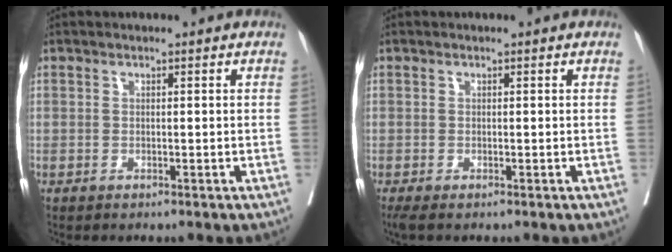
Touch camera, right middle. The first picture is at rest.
{"total": 1.4, "force": [-1.1, 0.0, 0.8], "torque": [-0.014, -0.006, -0.018]}